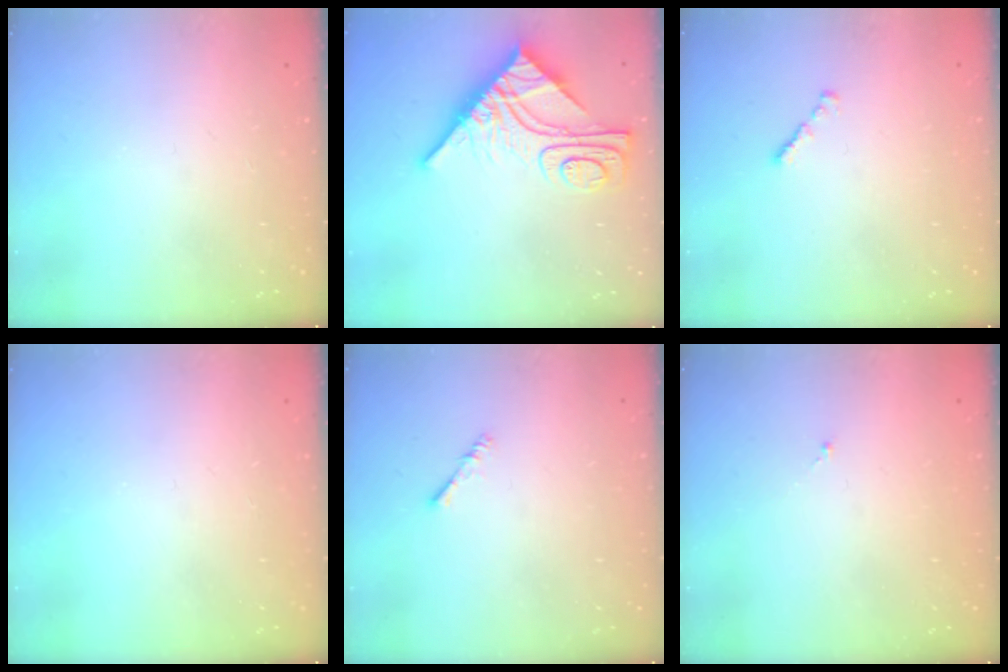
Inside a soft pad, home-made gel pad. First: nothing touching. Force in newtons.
{"total": 14.7, "press": 14.6, "slide": 1.7}
{"total": 1.1, "press": 1.0, "slide": 0.5}
{"total": 0.0}
{"total": 1.4, "press": 1.4, "slide": 0.4}
{"total": 0.0}